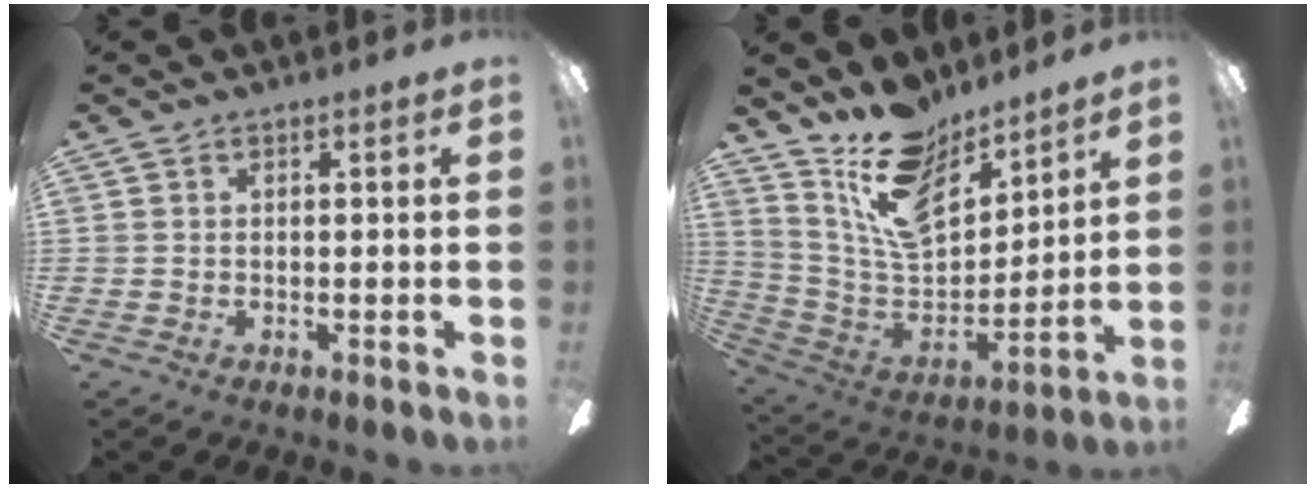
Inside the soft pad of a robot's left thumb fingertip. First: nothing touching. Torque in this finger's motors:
{"motor_torque": [0.29, 0.20, 1.17, -1.56, 0.11]}